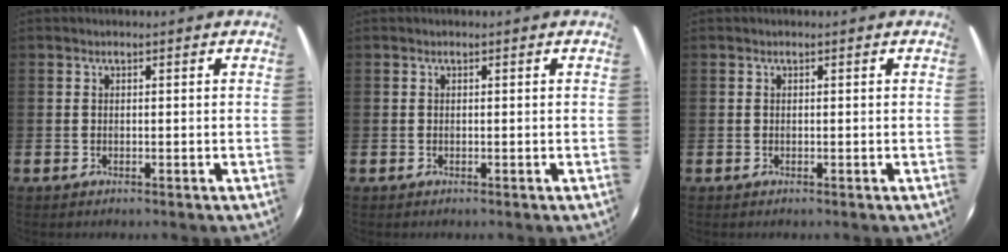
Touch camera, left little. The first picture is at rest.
{"total": 0.0}
{"total": 0.0}